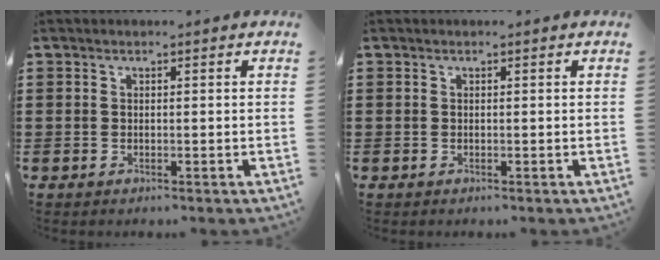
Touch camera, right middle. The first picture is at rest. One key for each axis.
{"total": 0.0}